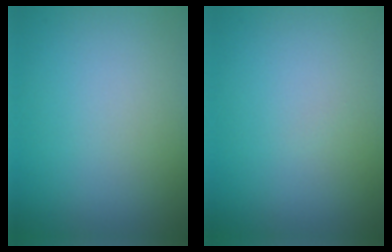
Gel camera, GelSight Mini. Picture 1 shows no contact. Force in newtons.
{"total": 0.0}